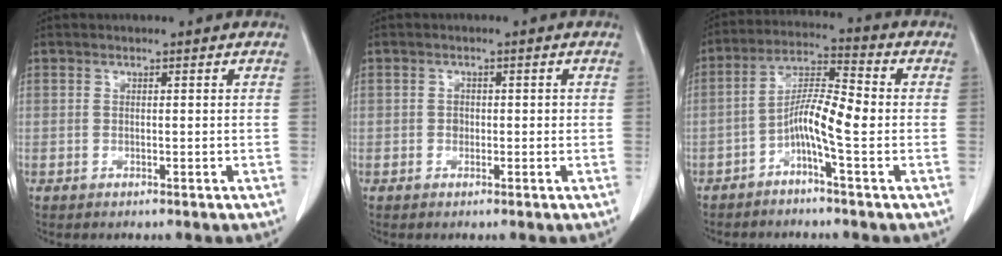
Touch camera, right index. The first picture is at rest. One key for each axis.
{"total": 1.4, "fx": -0.1, "fy": 1.1, "fz": 0.7, "tx": -0.009, "ty": 0.004, "tz": -0.002}
{"total": 7.5, "fx": -2.3, "fy": 0.5, "fz": 7.1, "tx": -0.132, "ty": 0.021, "tz": -0.049}